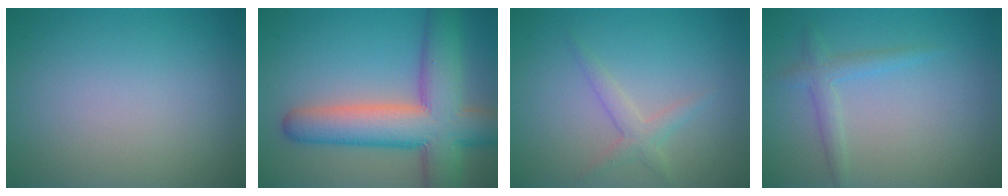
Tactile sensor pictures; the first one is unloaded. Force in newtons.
{"total": 10.5, "press": 10.5, "slide": 0.3}
{"total": 1.8, "press": 1.8, "slide": 0.1}
{"total": 1.8, "press": 1.8, "slide": 0.0}